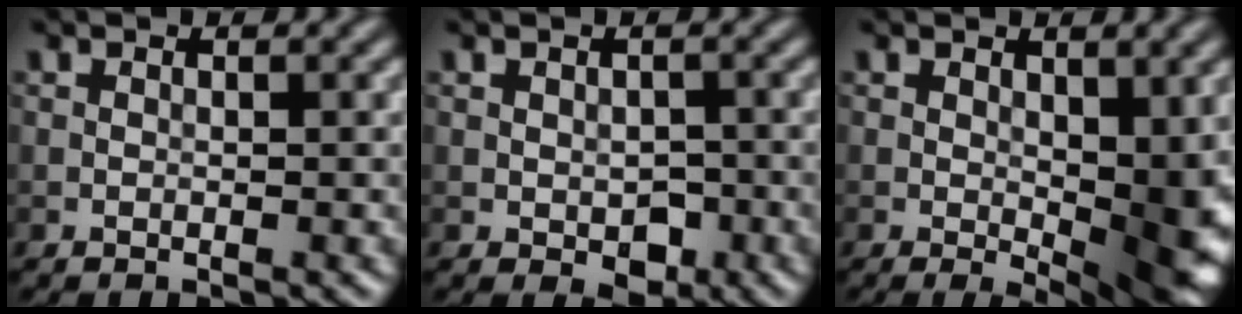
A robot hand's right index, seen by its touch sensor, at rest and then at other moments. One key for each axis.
{"total": 2.2, "fx": -0.6, "fy": 1.5, "fz": 1.5, "tx": -0.018, "ty": -0.006, "tz": -0.005}
{"total": 7.2, "fx": -0.2, "fy": 3.1, "fz": 6.5, "tx": -0.092, "ty": -0.016, "tz": 0.006}